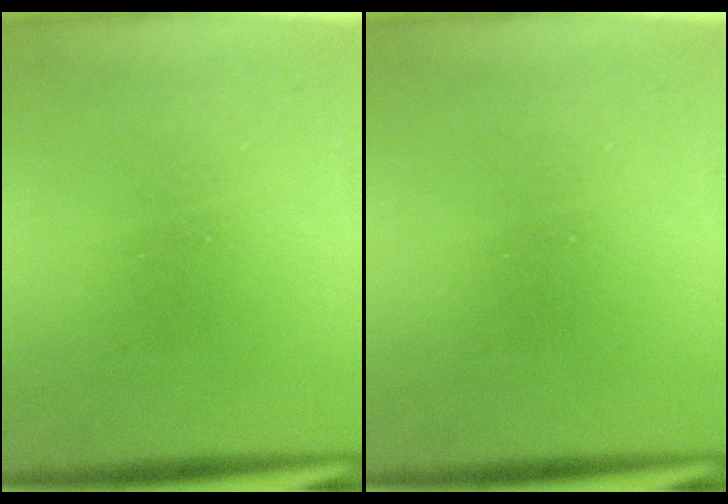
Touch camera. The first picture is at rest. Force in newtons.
{"total": 0.0}